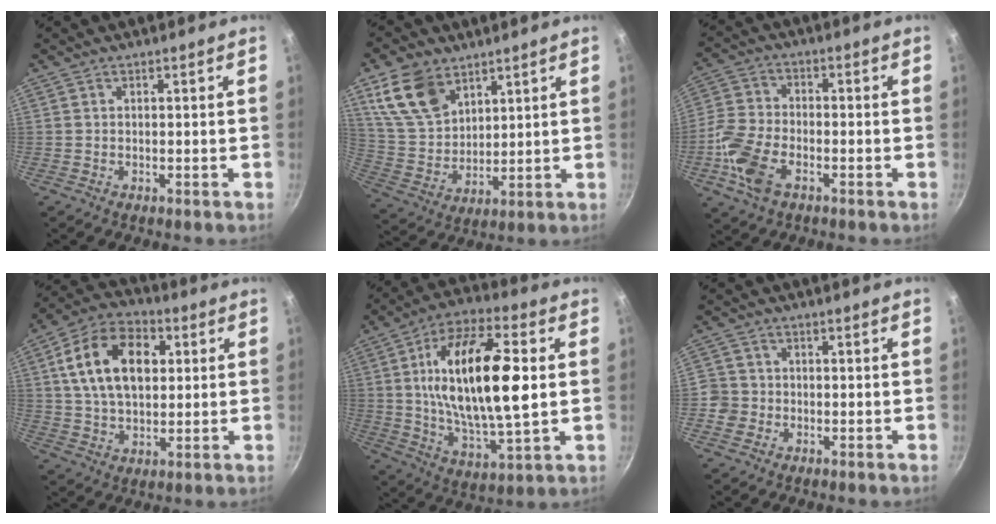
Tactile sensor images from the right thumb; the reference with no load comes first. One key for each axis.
{"total": 13.2, "fx": 7.5, "fy": 8.4, "fz": 6.8, "tx": -0.110, "ty": -0.030, "tz": 0.160}
{"total": 11.8, "fx": -4.7, "fy": 6.8, "fz": 8.4, "tx": -0.172, "ty": 0.024, "tz": -0.105}
{"total": 17.1, "fx": 4.0, "fy": 11.0, "fz": 12.5, "tx": -0.193, "ty": 0.009, "tz": 0.058}
{"total": 22.8, "fx": 3.0, "fy": 8.9, "fz": 20.7, "tx": -0.364, "ty": -0.001, "tz": 0.047}
{"total": 4.1, "fx": -1.4, "fy": 3.7, "fz": 0.8, "tx": 0.005, "ty": 0.018, "tz": -0.030}